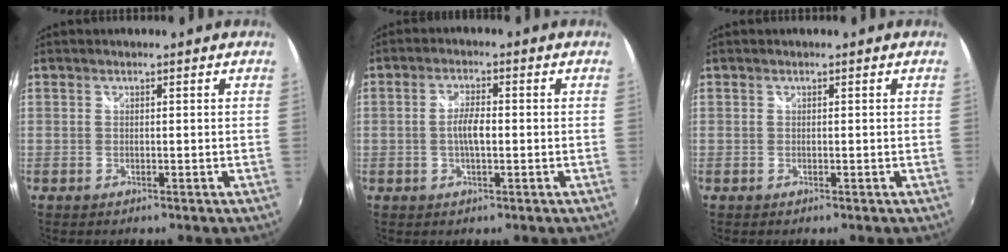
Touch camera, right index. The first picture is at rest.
{"total": 3.9, "force": [-0.5, 1.2, 3.7], "torque": [-0.072, 0.004, -0.010]}
{"total": 0.0}